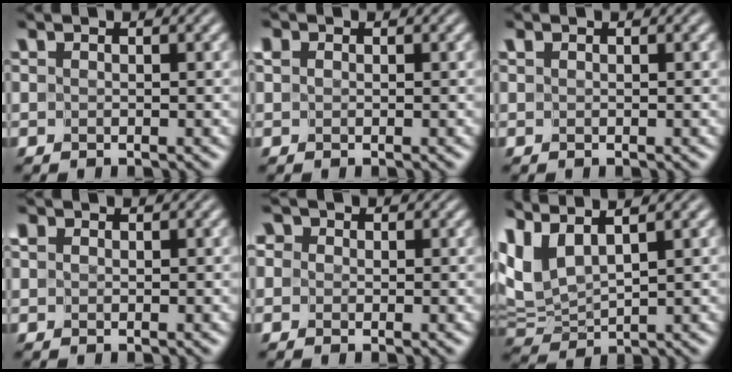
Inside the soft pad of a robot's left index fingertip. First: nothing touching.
{"total": 1.0, "force": [0.2, 0.9, 0.3], "torque": [-0.003, 0.004, -0.003]}
{"total": 0.0}
{"total": 0.9, "force": [0.2, 0.9, 0.2], "torque": [-0.001, 0.004, -0.003]}
{"total": 3.0, "force": [1.1, 2.5, 1.1], "torque": [0.008, 0.028, -0.022]}
{"total": 4.9, "force": [2.9, 2.0, 3.4], "torque": [-0.090, 0.011, 0.063]}